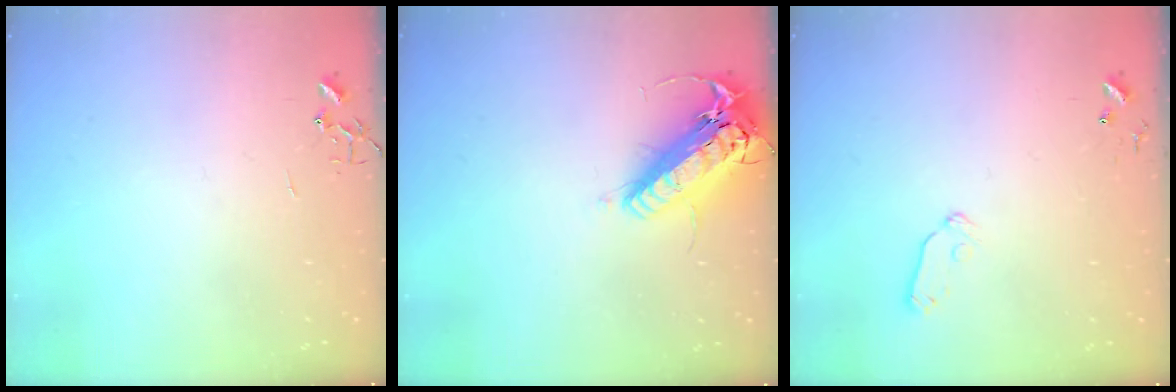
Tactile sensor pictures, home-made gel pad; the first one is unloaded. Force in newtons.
{"total": 19.5, "press": 19.1, "slide": 3.7}
{"total": 6.8, "press": 6.7, "slide": 0.8}